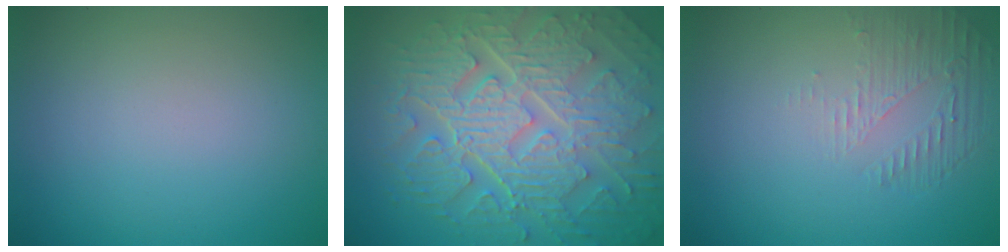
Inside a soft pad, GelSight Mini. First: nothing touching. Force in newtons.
{"total": 10.6, "press": 7.0, "slide": 8.0}
{"total": 1.7, "press": 0.6, "slide": 1.6}